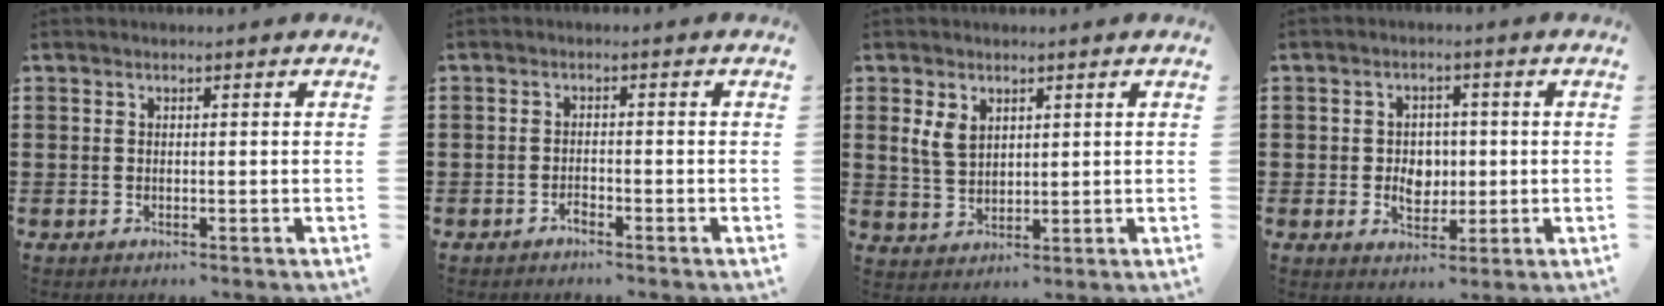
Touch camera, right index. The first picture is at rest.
{"total": 1.2, "force": [-1.1, 0.2, 0.5], "torque": [-0.014, -0.003, -0.020]}
{"total": 4.2, "force": [1.9, 2.9, 2.4], "torque": [-0.058, 0.011, 0.034]}
{"total": 4.4, "force": [-0.3, 3.5, 2.7], "torque": [-0.044, 0.001, -0.012]}